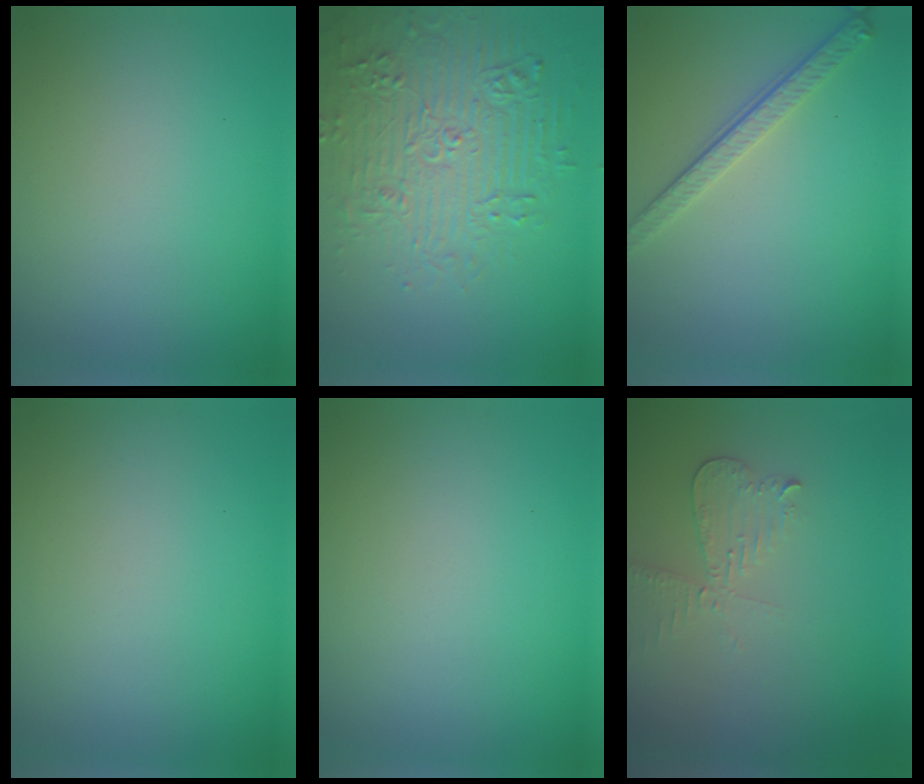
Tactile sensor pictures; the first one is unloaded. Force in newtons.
{"total": 5.5, "press": 5.3, "slide": 1.4}
{"total": 2.9, "press": 2.5, "slide": 1.5}
{"total": 0.0}
{"total": 0.0}
{"total": 2.2, "press": 2.2, "slide": 0.2}